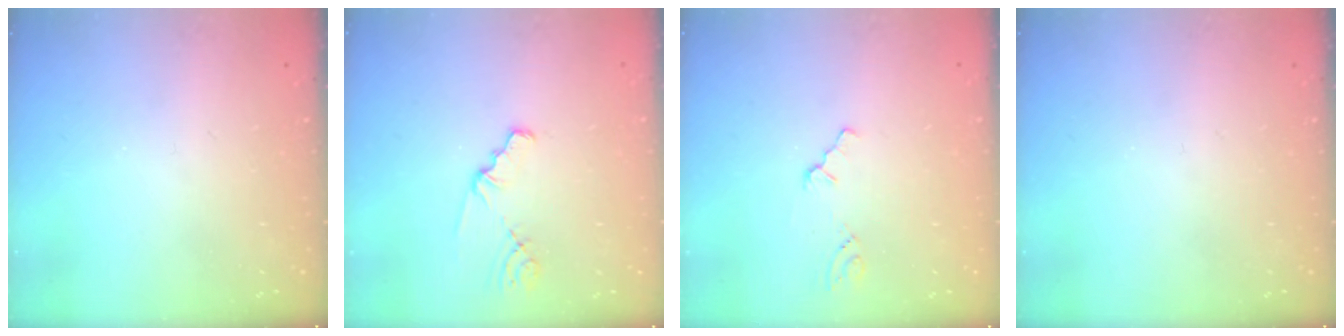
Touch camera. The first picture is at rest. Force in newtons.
{"total": 1.6, "press": 1.6, "slide": 0.1}
{"total": 0.0}
{"total": 0.0}